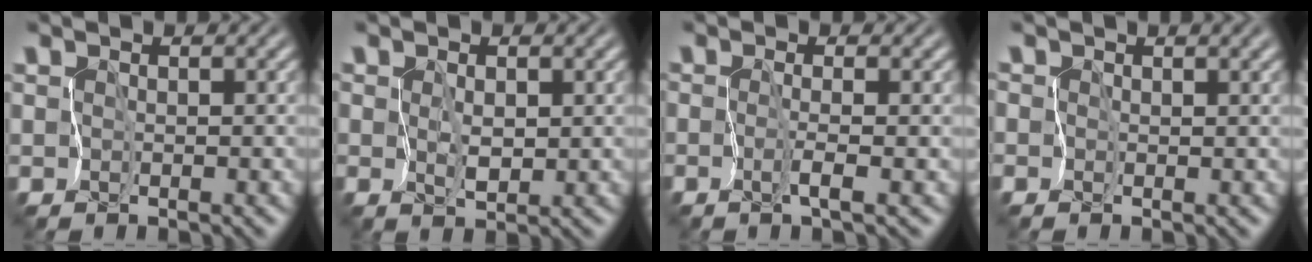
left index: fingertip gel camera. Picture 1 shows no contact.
{"total": 1.5, "force": [0.2, 0.8, 1.2], "torque": [-0.026, -0.005, 0.008]}
{"total": 1.1, "force": [-0.5, -0.6, 0.8], "torque": [-0.023, -0.004, -0.012]}
{"total": 2.7, "force": [1.2, 1.4, 2.1], "torque": [-0.021, 0.004, 0.010]}